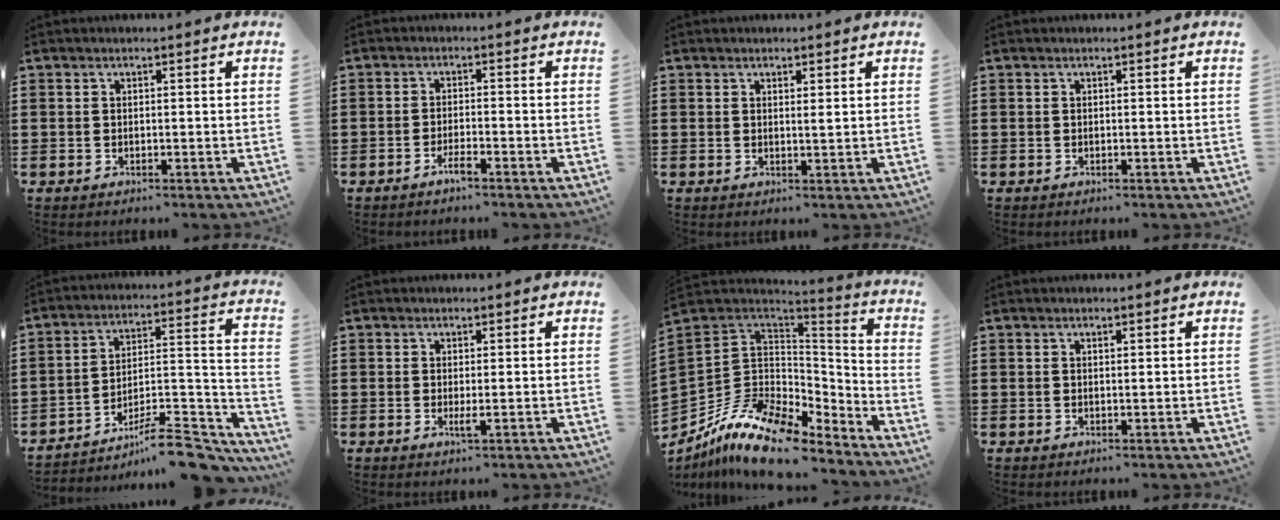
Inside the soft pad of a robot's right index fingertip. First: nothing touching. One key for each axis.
{"total": 2.4, "fx": -1.8, "fy": 0.2, "fz": 1.6, "tx": -0.035, "ty": -0.003, "tz": -0.035}
{"total": 0.9, "fx": 0.6, "fy": 0.1, "fz": 0.7, "tx": -0.014, "ty": 0.000, "tz": 0.011}
{"total": 0.0}
{"total": 10.8, "fx": -8.3, "fy": 2.7, "fz": 6.3, "tx": -0.086, "ty": 0.031, "tz": -0.152}
{"total": 1.5, "fx": -0.3, "fy": 0.1, "fz": 1.5, "tx": -0.027, "ty": -0.004, "tz": -0.005}
{"total": 14.0, "fx": -9.5, "fy": 6.7, "fz": 7.7, "tx": -0.171, "ty": 0.019, "tz": -0.174}
{"total": 0.5, "fx": 0.4, "fy": 0.2, "fz": 0.3, "tx": -0.007, "ty": 0.001, "tz": 0.007}